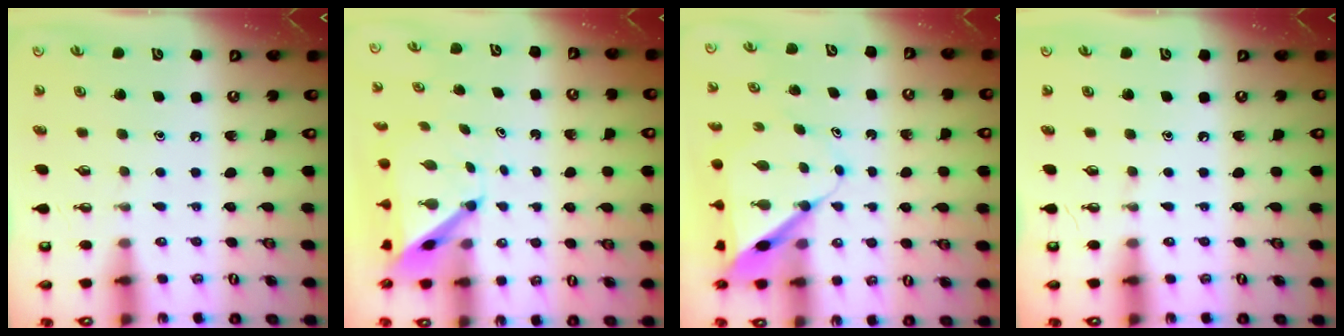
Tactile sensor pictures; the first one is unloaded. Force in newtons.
{"total": 4.8, "press": 4.8, "slide": 0.2}
{"total": 8.1, "press": 8.1, "slide": 0.7}
{"total": 0.0}